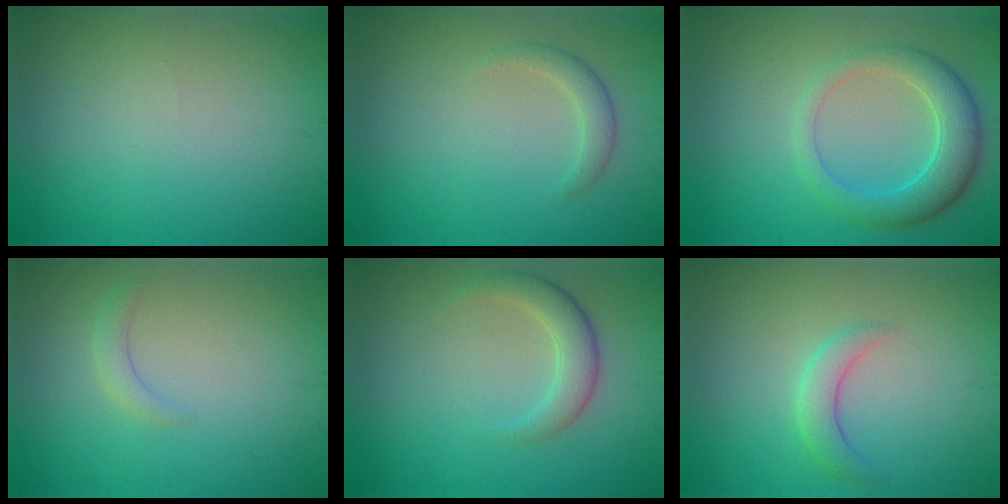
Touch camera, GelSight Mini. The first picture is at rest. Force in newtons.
{"total": 1.6, "press": 1.6, "slide": 0.1}
{"total": 4.6, "press": 4.6, "slide": 0.3}
{"total": 1.2, "press": 1.2, "slide": 0.2}
{"total": 2.9, "press": 2.9, "slide": 0.2}
{"total": 2.1, "press": 2.1, "slide": 0.1}